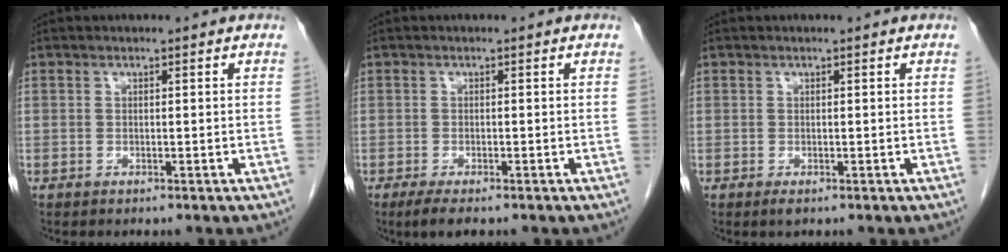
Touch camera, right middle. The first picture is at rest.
{"total": 3.3, "force": [-2.3, 0.8, 2.2], "torque": [-0.040, -0.008, -0.035]}
{"total": 0.8, "force": [-0.5, 0.3, 0.5], "torque": [-0.008, -0.002, -0.005]}